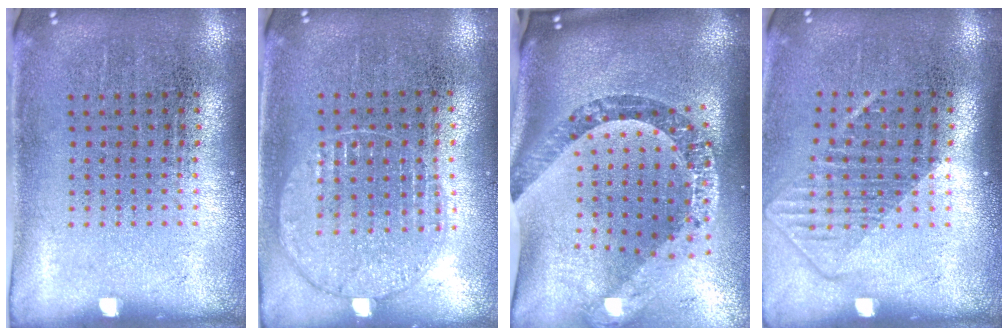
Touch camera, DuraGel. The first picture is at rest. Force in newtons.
{"total": 1.0, "press": 1.0, "slide": 0.1}
{"total": 3.1, "press": 2.3, "slide": 2.1}
{"total": 1.3, "press": 1.1, "slide": 0.8}